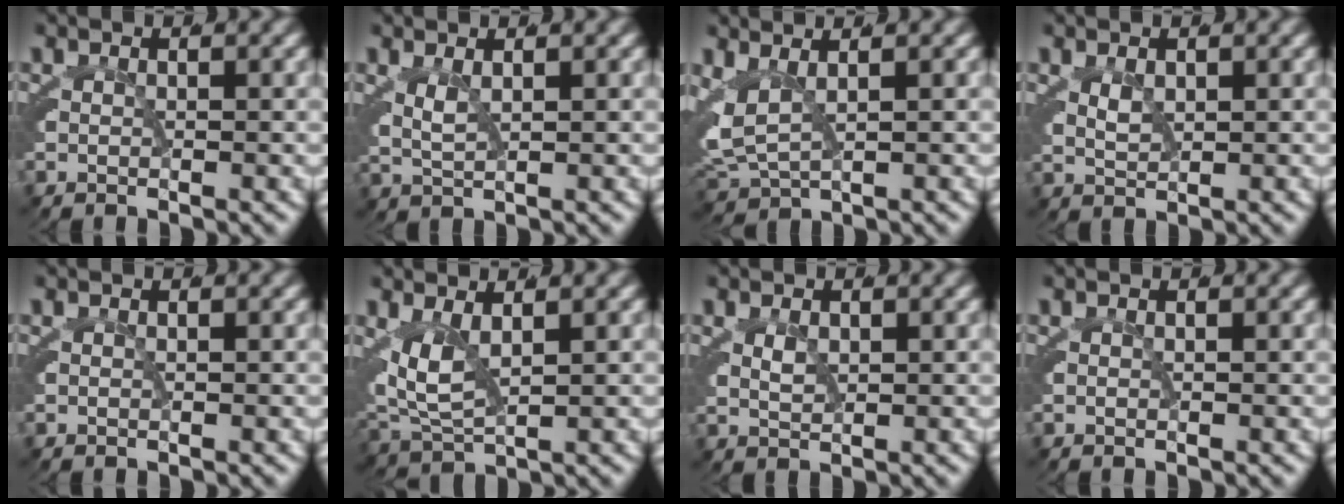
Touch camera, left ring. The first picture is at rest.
{"total": 2.0, "force": [0.5, 1.4, 1.3], "torque": [-0.042, -0.012, 0.015]}
{"total": 6.1, "force": [0.6, 5.0, 3.5], "torque": [-0.106, -0.016, 0.013]}
{"total": 1.7, "force": [0.4, 1.4, 0.8], "torque": [-0.028, -0.010, 0.012]}
{"total": 0.0}
{"total": 5.2, "force": [0.5, 4.0, 3.3], "torque": [-0.092, -0.025, 0.015]}
{"total": 1.4, "force": [0.3, 1.2, 0.7], "torque": [-0.022, -0.009, 0.010]}
{"total": 0.0}